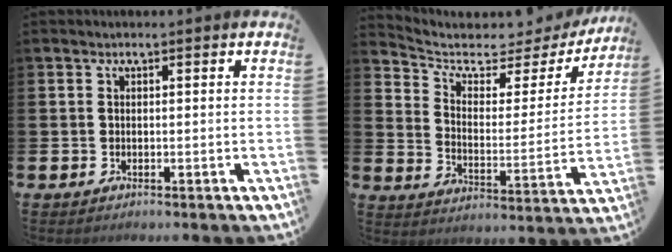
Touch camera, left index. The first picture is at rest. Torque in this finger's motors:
{"motor_torque": [0.92, -1.22, 0.06, 0.00]}